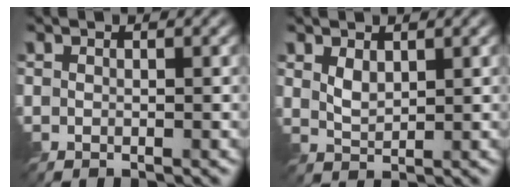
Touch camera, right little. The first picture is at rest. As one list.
[{"total": 1.5, "force": [0.8, 0.8, 1.0], "torque": [-0.026, -0.007, 0.020]}]